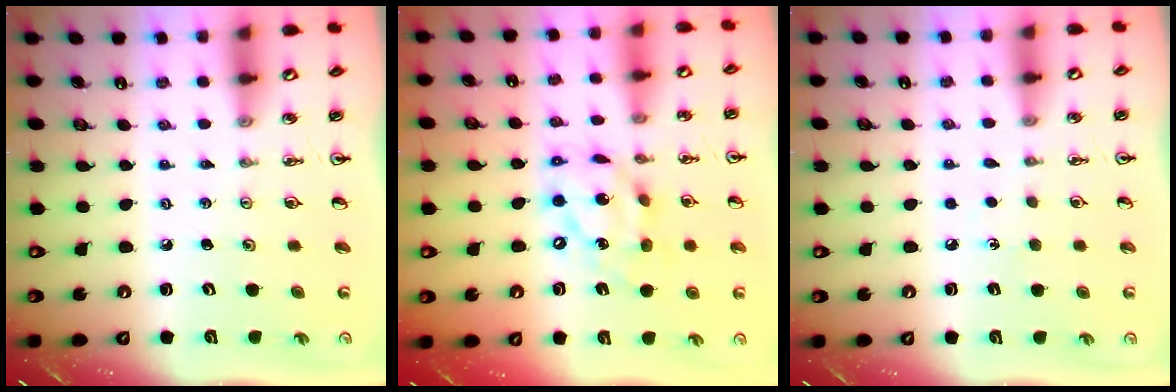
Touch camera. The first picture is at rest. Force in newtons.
{"total": 13.4, "press": 13.4, "slide": 1.0}
{"total": 3.9, "press": 3.9, "slide": 0.6}